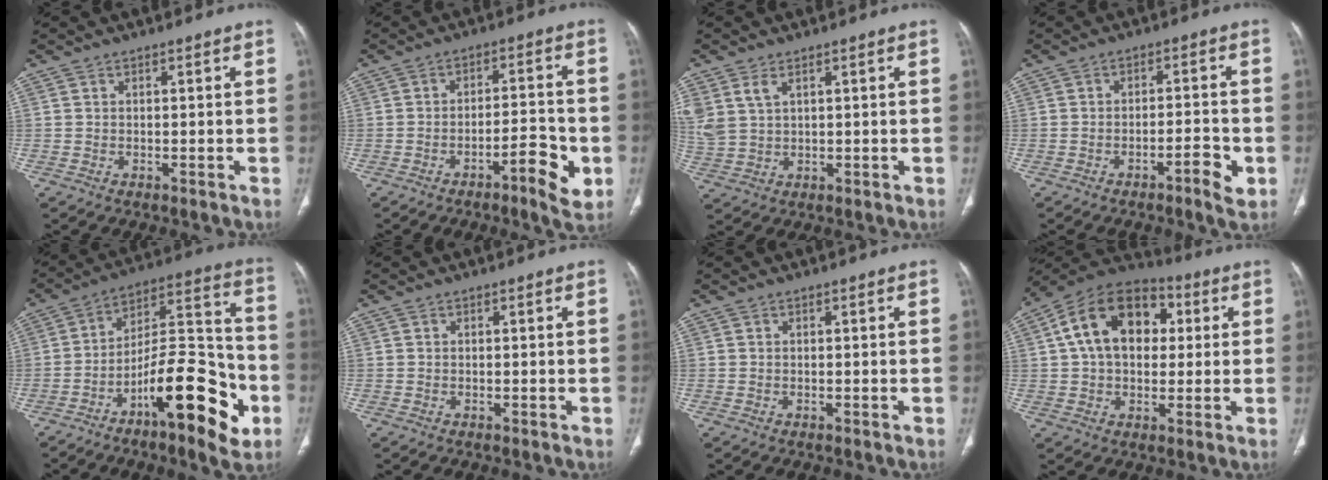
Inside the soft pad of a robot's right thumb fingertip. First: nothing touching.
{"total": 8.1, "force": [-3.5, 2.3, 6.9], "torque": [-0.095, 0.026, -0.051]}
{"total": 6.3, "force": [2.9, 4.0, 3.8], "torque": [-0.095, -0.001, 0.071]}
{"total": 5.2, "force": [-2.4, 1.4, 4.4], "torque": [-0.067, 0.018, -0.034]}
{"total": 21.5, "force": [-9.1, 7.4, 18.0], "torque": [-0.254, 0.070, -0.141]}
{"total": 0.0}
{"total": 0.0}
{"total": 17.4, "force": [3.6, 11.9, 12.2], "torque": [-0.181, 0.023, 0.052]}